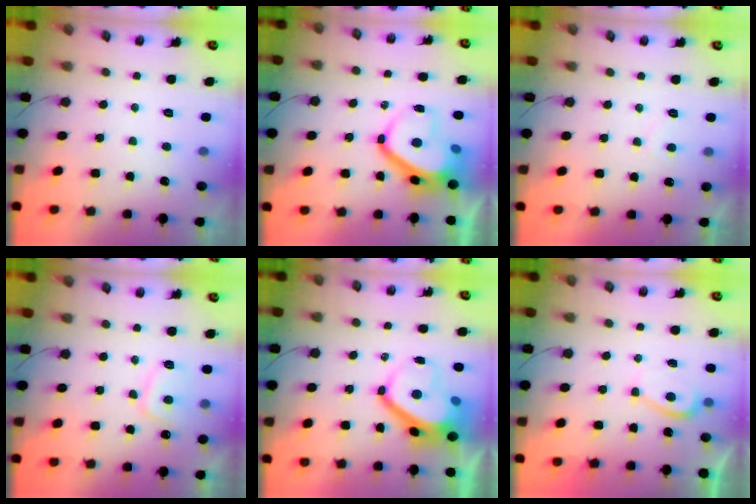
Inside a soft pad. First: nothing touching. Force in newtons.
{"total": 10.4, "press": 10.3, "slide": 0.9}
{"total": 1.9, "press": 1.7, "slide": 0.7}
{"total": 6.4, "press": 6.4, "slide": 1.1}
{"total": 7.5, "press": 7.5, "slide": 0.8}
{"total": 1.4, "press": 1.3, "slide": 0.5}